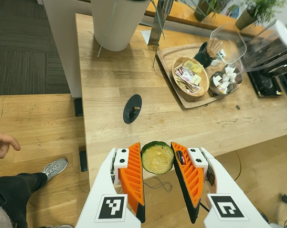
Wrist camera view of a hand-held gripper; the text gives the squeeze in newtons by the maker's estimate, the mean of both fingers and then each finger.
{"total": 6.1, "left": 5.7, "right": 6.4}